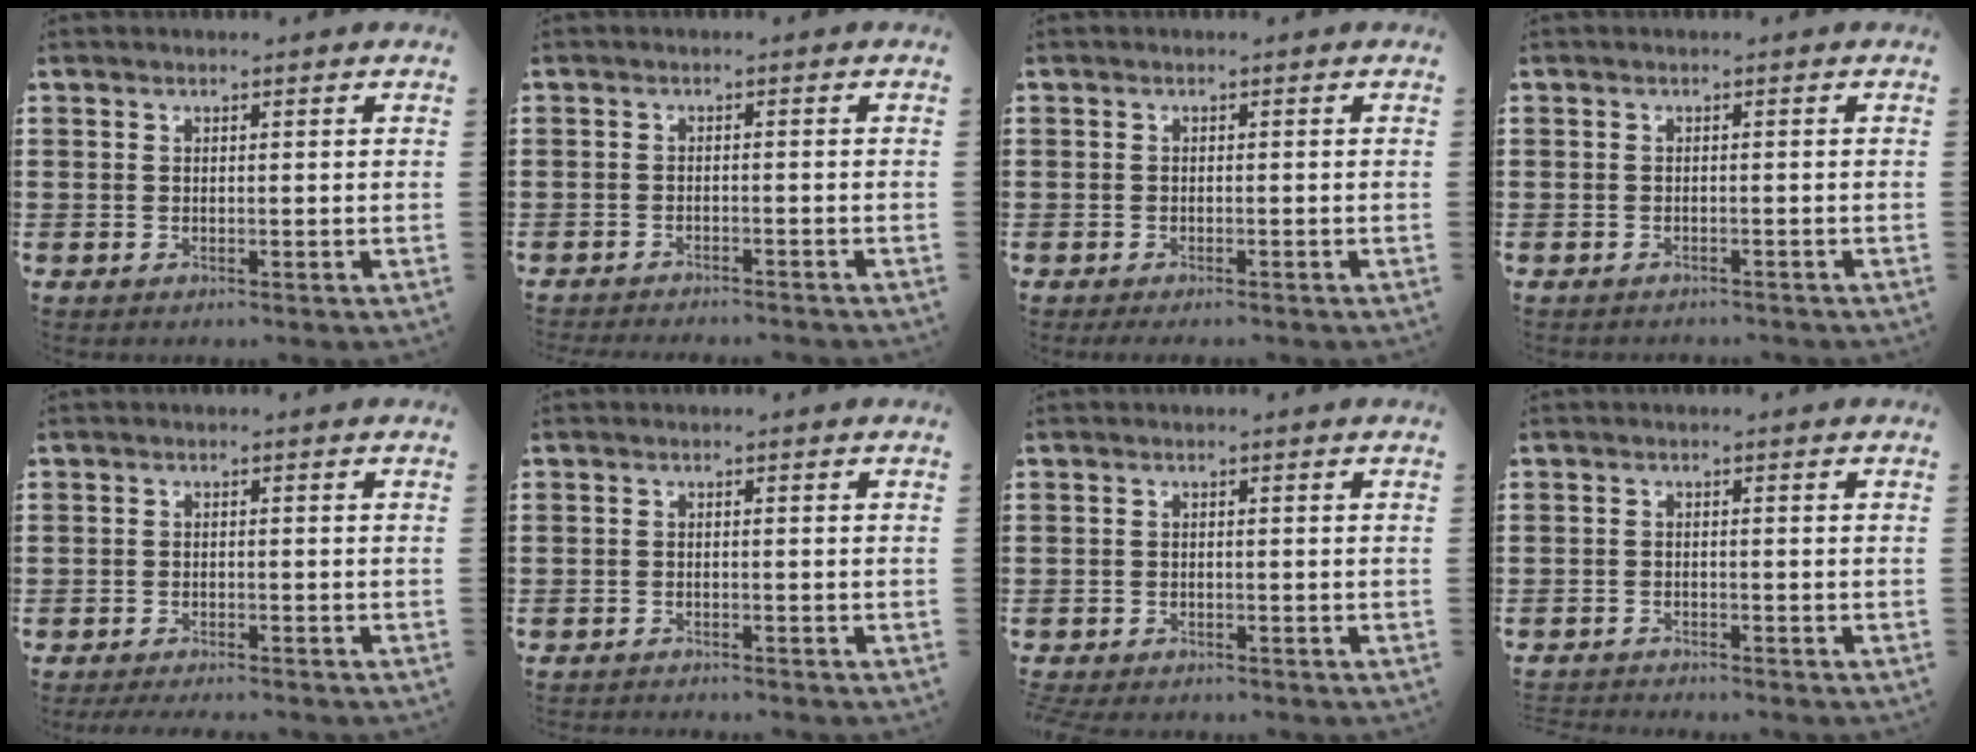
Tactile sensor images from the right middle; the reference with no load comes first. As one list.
[{"total": 1.9, "force": [-1.9, 0.0, 0.0], "torque": [-0.005, 0.001, -0.040]}, {"total": 1.0, "force": [-0.9, 0.2, 0.2], "torque": [-0.005, 0.000, -0.019]}, {"total": 0.9, "force": [-0.9, 0.1, 0.0], "torque": [-0.004, 0.001, -0.019]}, {"total": 1.9, "force": [-1.9, 0.1, 0.2], "torque": [-0.008, -0.002, -0.039]}, {"total": 1.1, "force": [-1.1, 0.0, 0.0], "torque": [-0.003, 0.003, -0.024]}, {"total": 1.1, "force": [-1.1, 0.1, 0.0], "torque": [-0.005, -0.001, -0.022]}, {"total": 1.7, "force": [-1.7, 0.1, 0.0], "torque": [-0.005, 0.002, -0.036]}]